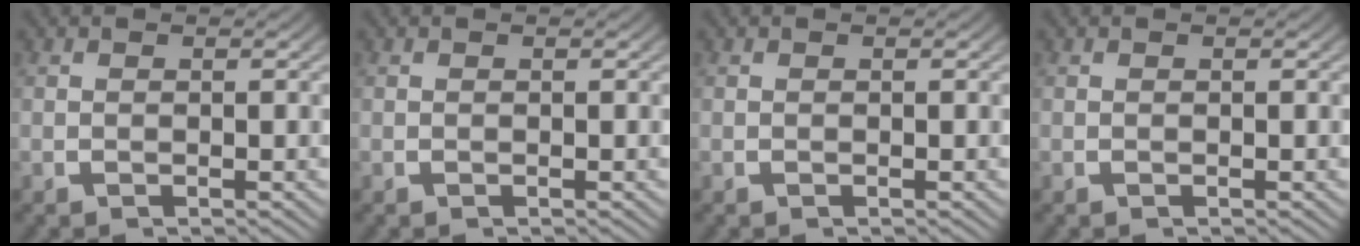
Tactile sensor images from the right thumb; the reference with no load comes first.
{"total": 0.0}
{"total": 0.0}
{"total": 0.0}